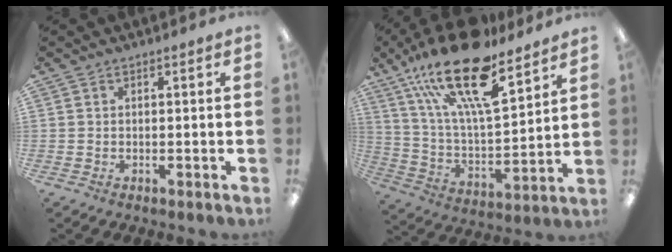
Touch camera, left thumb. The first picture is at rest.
{"total": 24.3, "force": [16.2, 8.2, 16.2], "torque": [-0.291, -0.092, 0.277]}